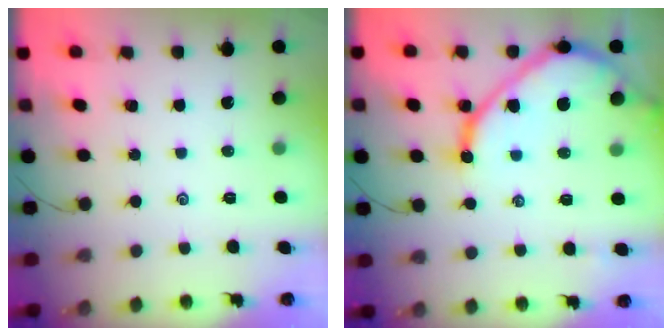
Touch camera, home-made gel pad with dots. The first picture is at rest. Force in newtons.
{"total": 14.0, "press": 13.9, "slide": 1.2}